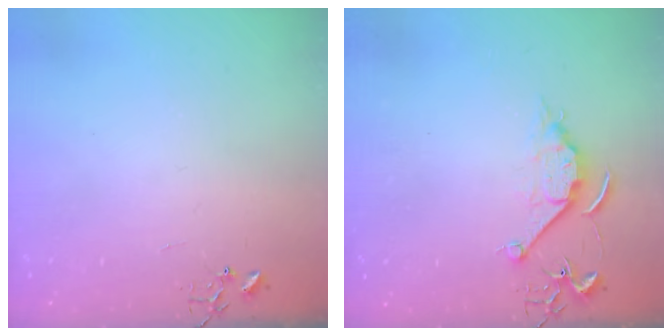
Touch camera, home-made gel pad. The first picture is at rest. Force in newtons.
{"total": 7.7, "press": 7.6, "slide": 0.8}